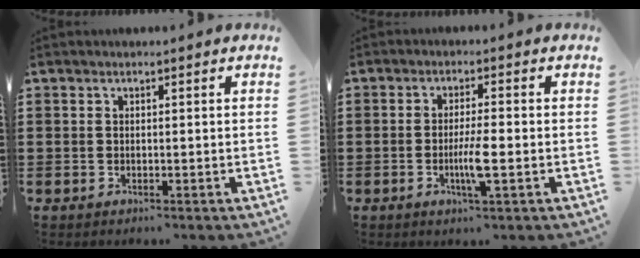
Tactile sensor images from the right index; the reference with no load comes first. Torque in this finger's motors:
{"motor_torque": [0.31, 0.38, 0.36, 0.10]}